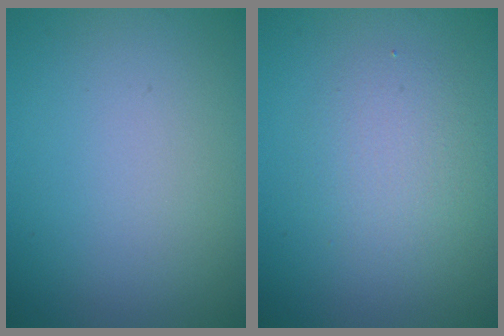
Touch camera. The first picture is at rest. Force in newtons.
{"total": 2.6, "press": 2.6, "slide": 0.3}